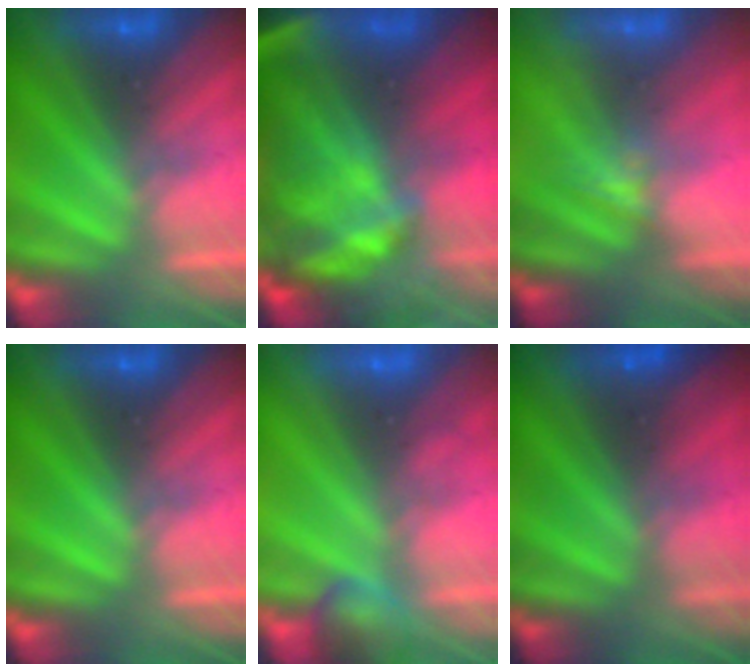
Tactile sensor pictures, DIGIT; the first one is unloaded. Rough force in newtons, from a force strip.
{"total": 10.1}
{"total": 1.8}
{"total": 0.0}
{"total": 2.5}
{"total": 1.5}